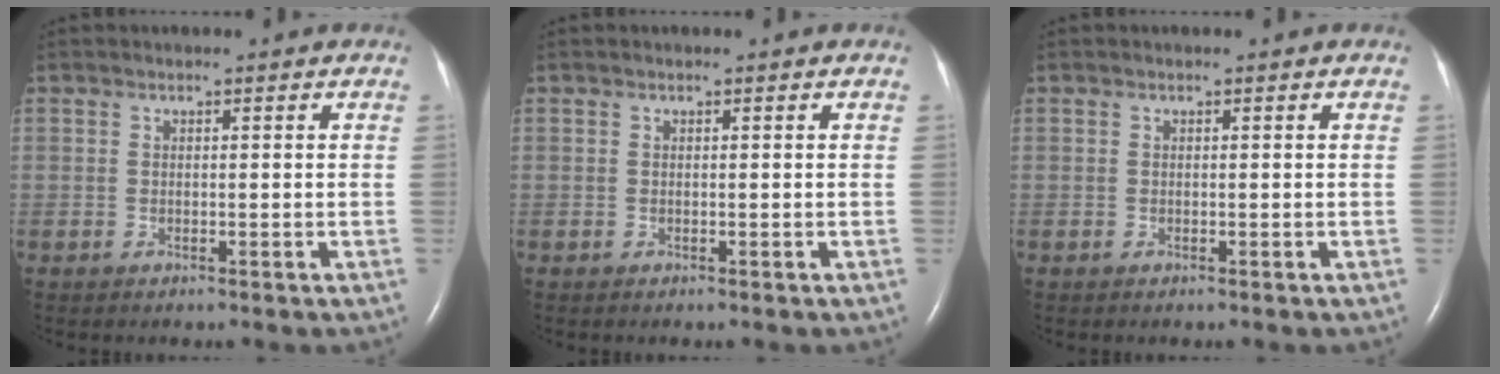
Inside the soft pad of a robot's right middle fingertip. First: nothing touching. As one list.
[{"total": 0.0}, {"total": 0.0}]